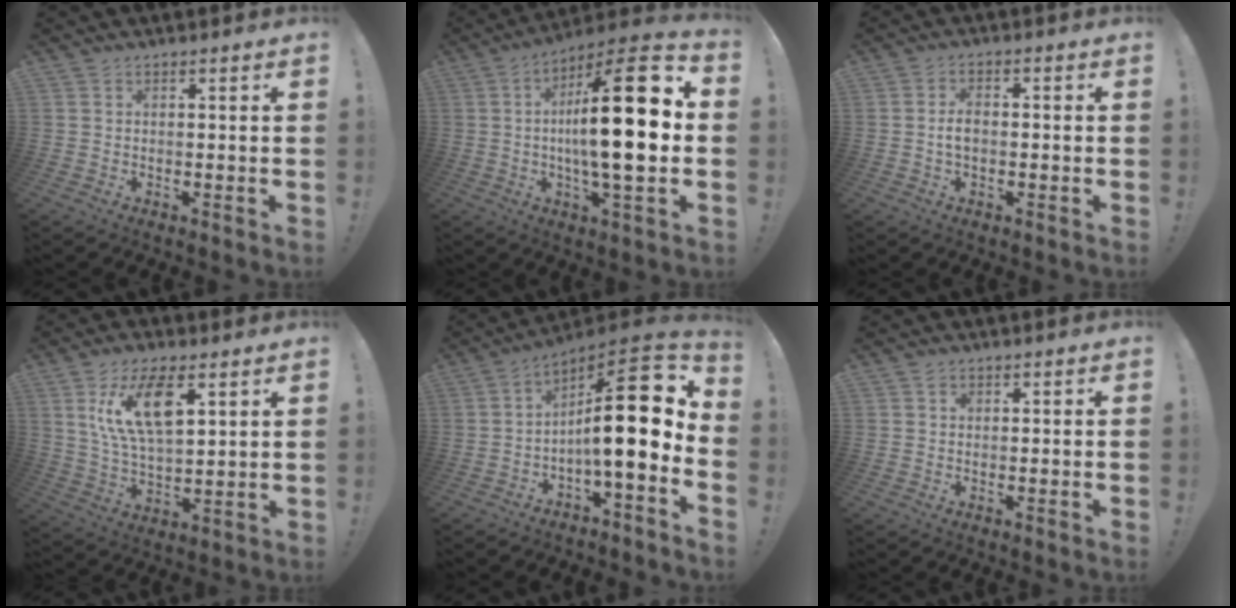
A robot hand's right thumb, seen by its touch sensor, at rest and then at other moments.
{"total": 23.8, "force": [0.6, 5.6, 23.1], "torque": [-0.380, -0.009, -0.007]}
{"total": 3.5, "force": [-0.3, 1.9, 2.9], "torque": [-0.044, 0.006, -0.007]}
{"total": 15.2, "force": [6.7, 7.4, 11.5], "torque": [-0.212, -0.015, 0.117]}
{"total": 18.6, "force": [2.1, 4.6, 17.9], "torque": [-0.276, -0.012, 0.030]}
{"total": 0.7, "force": [0.3, 0.6, 0.2], "torque": [-0.002, 0.001, 0.004]}